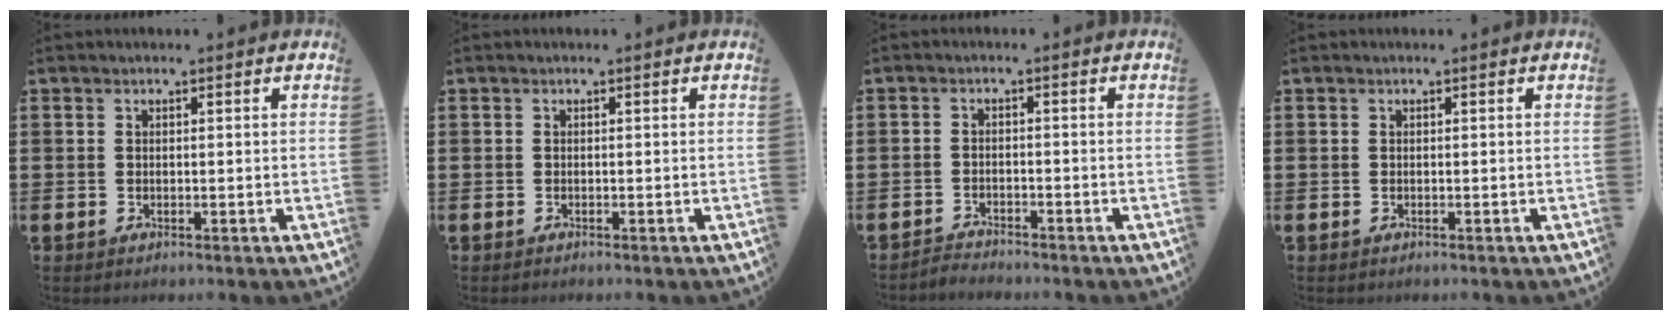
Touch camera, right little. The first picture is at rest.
{"total": 0.0}
{"total": 1.8, "force": [-1.7, 0.0, -0.2], "torque": [0.000, 0.005, -0.038]}
{"total": 0.0}